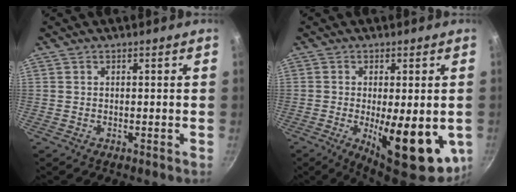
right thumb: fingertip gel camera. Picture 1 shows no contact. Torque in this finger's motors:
{"motor_torque": [2.23, 2.14, 1.75, -0.03, 0.43]}